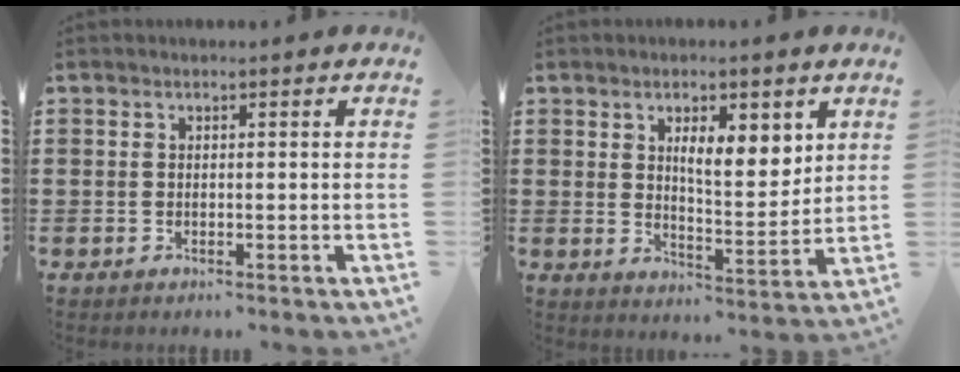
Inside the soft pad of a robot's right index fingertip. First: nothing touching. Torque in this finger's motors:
{"motor_torque": [0.39, 0.37, 0.28, 0.10]}